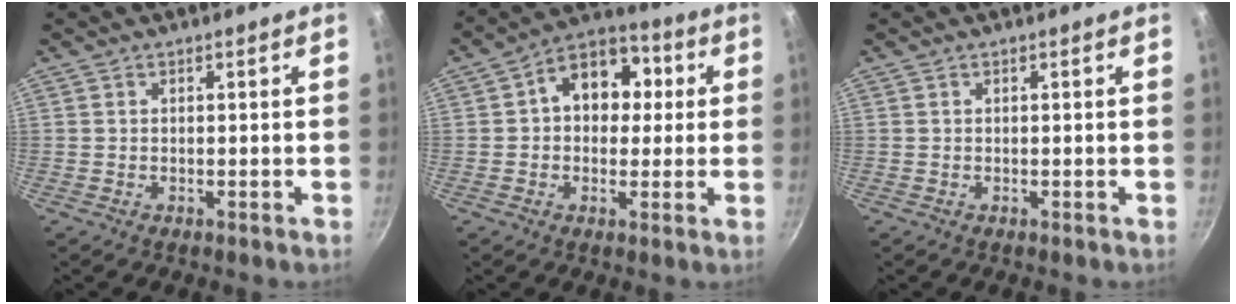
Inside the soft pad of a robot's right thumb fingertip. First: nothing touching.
{"total": 12.0, "force": [2.0, 9.1, 7.6], "torque": [-0.061, 0.024, 0.012]}
{"total": 0.0}